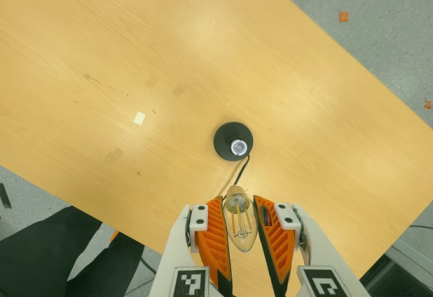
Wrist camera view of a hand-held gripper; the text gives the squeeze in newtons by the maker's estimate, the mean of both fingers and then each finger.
{"total": 10.6, "left": 10.2, "right": 10.9}